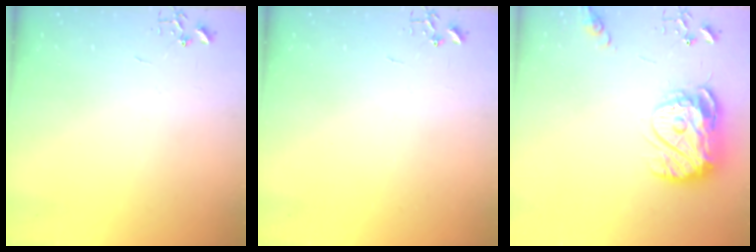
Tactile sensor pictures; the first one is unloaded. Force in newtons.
{"total": 0.0}
{"total": 14.4, "press": 14.4, "slide": 1.3}